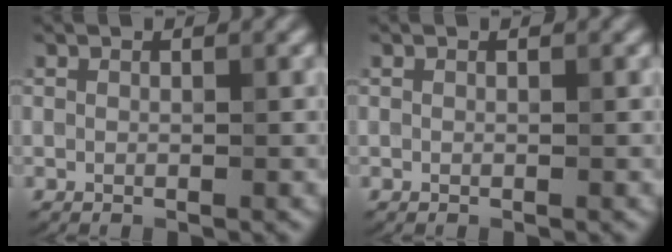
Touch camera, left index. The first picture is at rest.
{"total": 0.0}